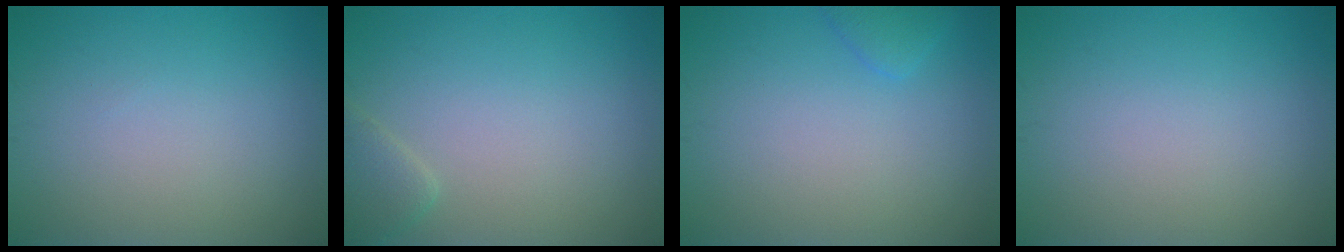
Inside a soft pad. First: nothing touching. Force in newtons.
{"total": 1.7, "press": 1.7, "slide": 0.1}
{"total": 1.3, "press": 1.3, "slide": 0.1}
{"total": 0.0}